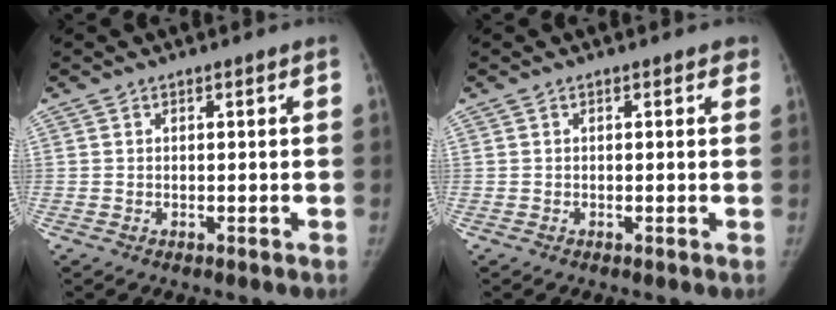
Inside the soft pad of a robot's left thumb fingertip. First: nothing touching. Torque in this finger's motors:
{"motor_torque": [0.19, -0.02, 0.39, -0.63, 0.07]}